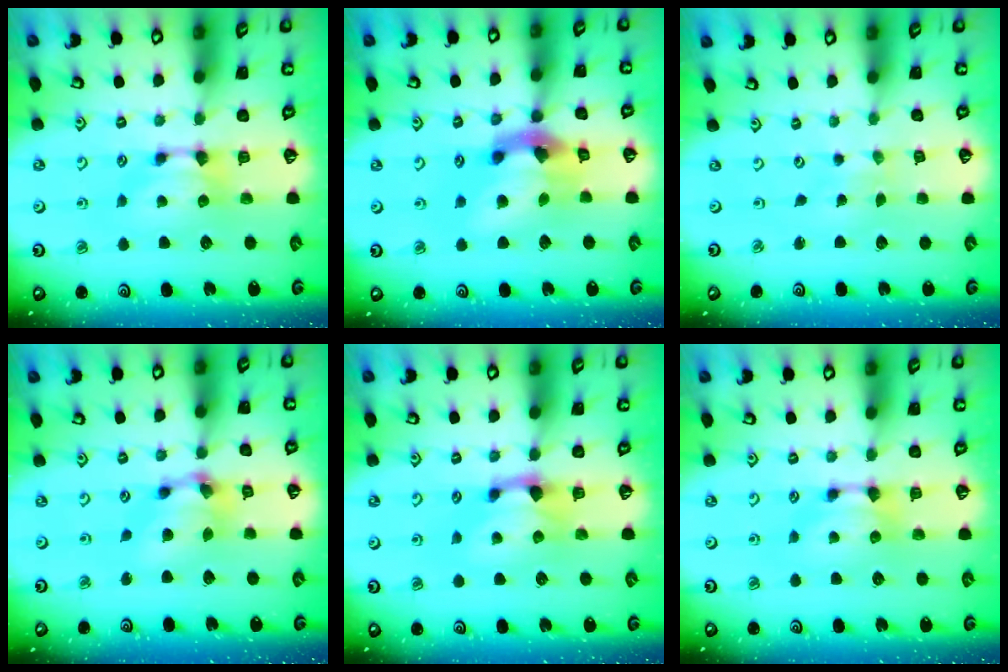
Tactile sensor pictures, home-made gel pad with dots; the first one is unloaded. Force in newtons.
{"total": 7.8, "press": 7.4, "slide": 2.3}
{"total": 5.3, "press": 5.2, "slide": 0.2}
{"total": 5.9, "press": 5.5, "slide": 1.9}
{"total": 1.2, "press": 0.3, "slide": 1.2}
{"total": 0.0}